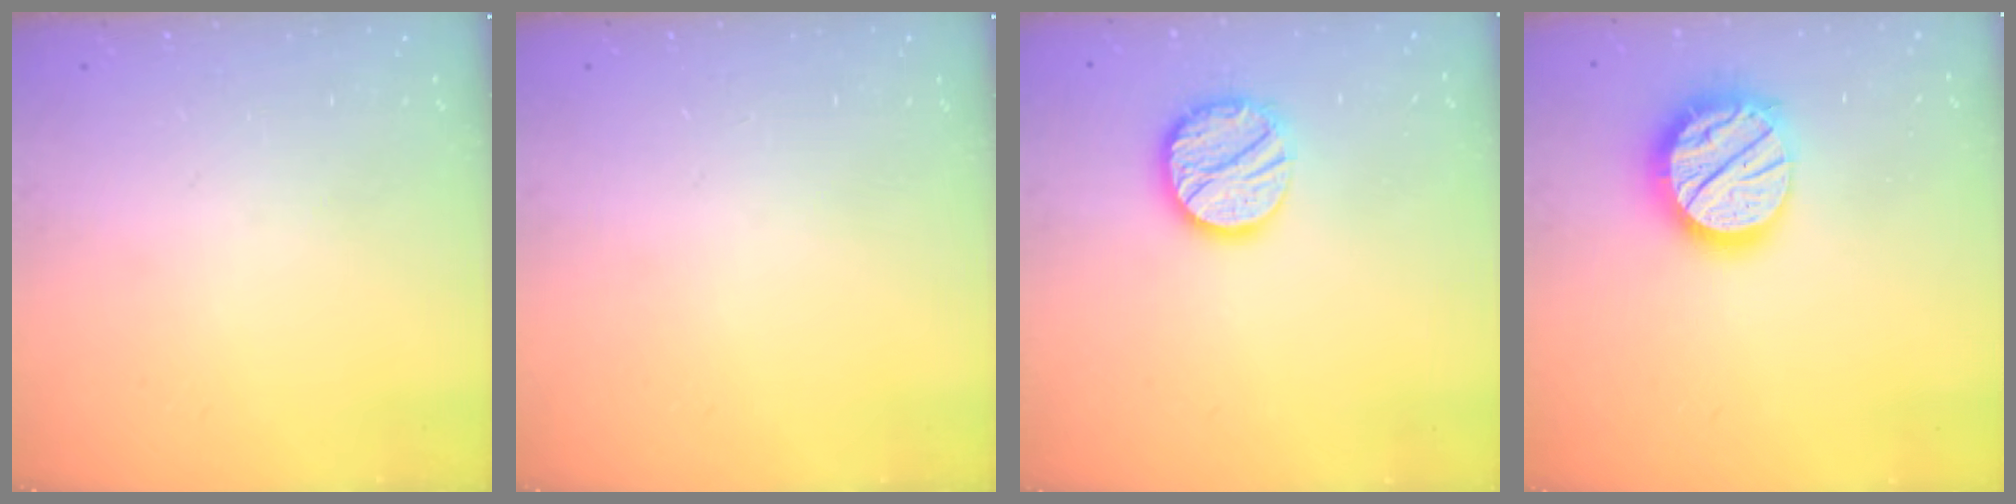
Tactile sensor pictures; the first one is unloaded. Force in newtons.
{"total": 0.0}
{"total": 14.4, "press": 14.3, "slide": 1.2}
{"total": 19.5, "press": 19.5, "slide": 1.5}